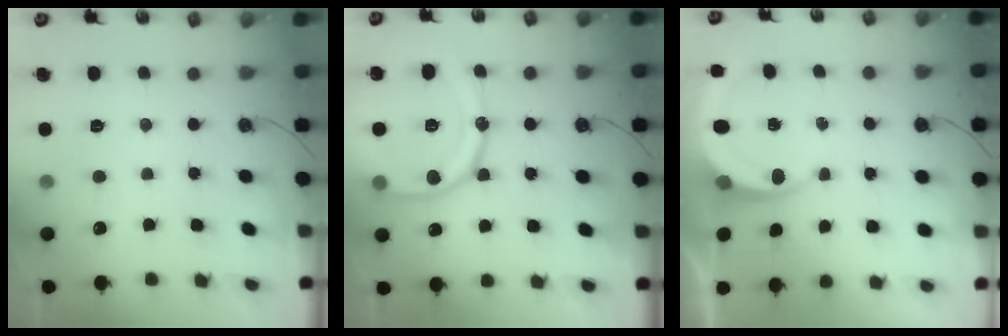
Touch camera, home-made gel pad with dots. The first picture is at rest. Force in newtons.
{"total": 18.2, "press": 18.0, "slide": 2.0}
{"total": 4.5, "press": 4.5, "slide": 0.3}